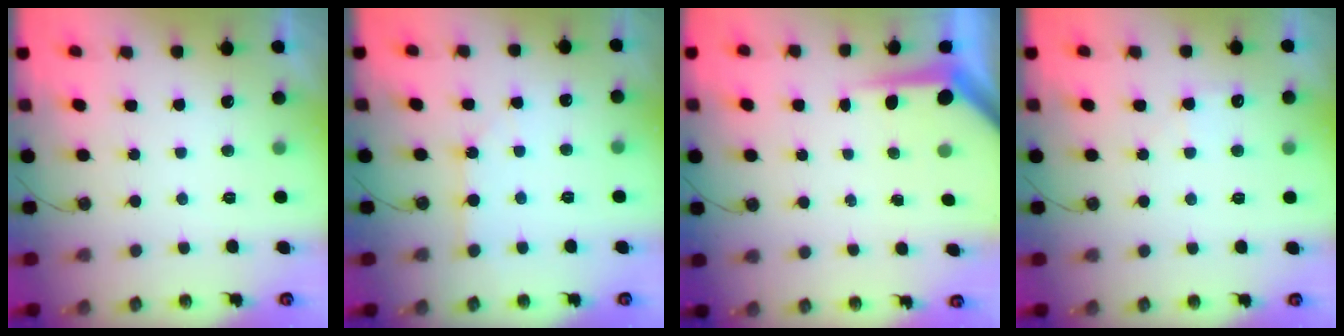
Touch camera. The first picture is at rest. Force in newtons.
{"total": 1.9, "press": 1.9, "slide": 0.0}
{"total": 4.5, "press": 4.5, "slide": 0.3}
{"total": 5.3, "press": 5.2, "slide": 0.8}